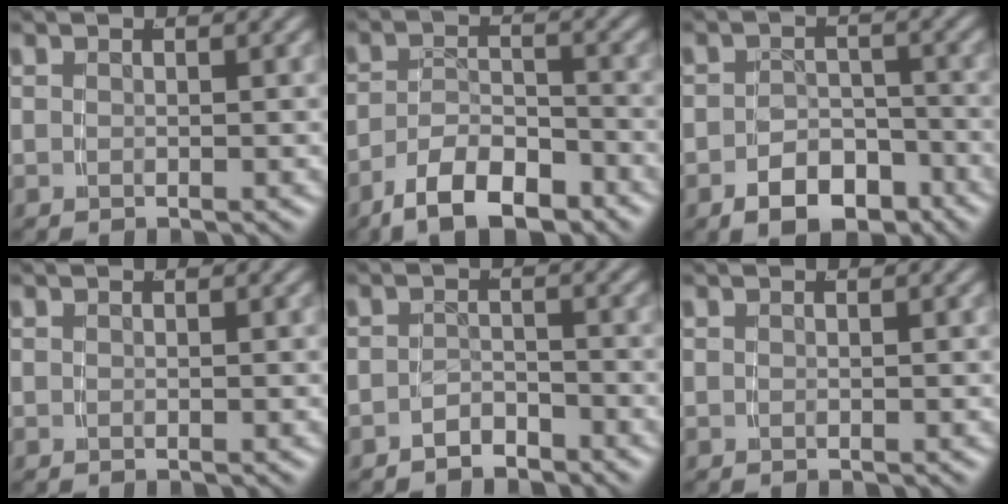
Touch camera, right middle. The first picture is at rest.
{"total": 6.2, "force": [-4.5, 2.7, 3.3], "torque": [-0.050, -0.009, -0.071]}
{"total": 5.9, "force": [-4.5, 3.2, 2.0], "torque": [-0.022, -0.014, -0.073]}
{"total": 0.0}
{"total": 2.4, "force": [-2.3, 0.8, 0.2], "torque": [0.001, -0.005, -0.037]}
{"total": 0.0}